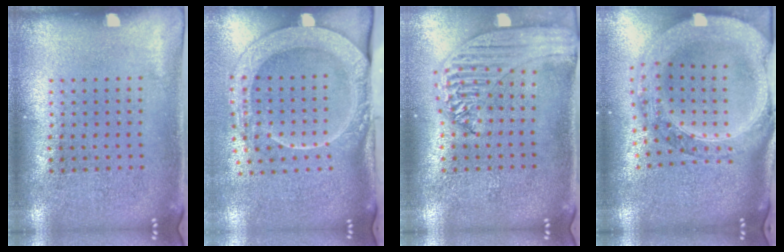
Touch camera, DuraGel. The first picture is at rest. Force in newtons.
{"total": 2.7, "press": 2.1, "slide": 1.7}
{"total": 1.7, "press": 1.7, "slide": 0.5}
{"total": 3.6, "press": 2.9, "slide": 2.1}